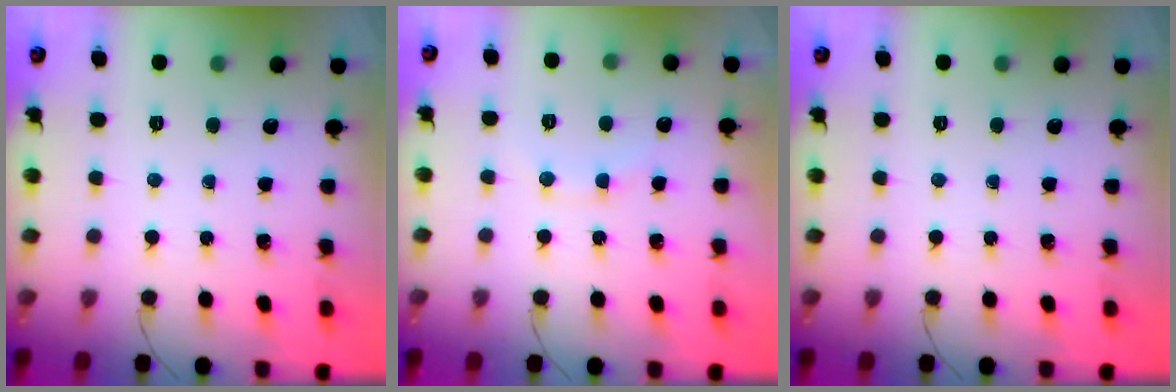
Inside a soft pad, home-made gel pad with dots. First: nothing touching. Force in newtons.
{"total": 4.2, "press": 4.1, "slide": 1.0}
{"total": 0.0}